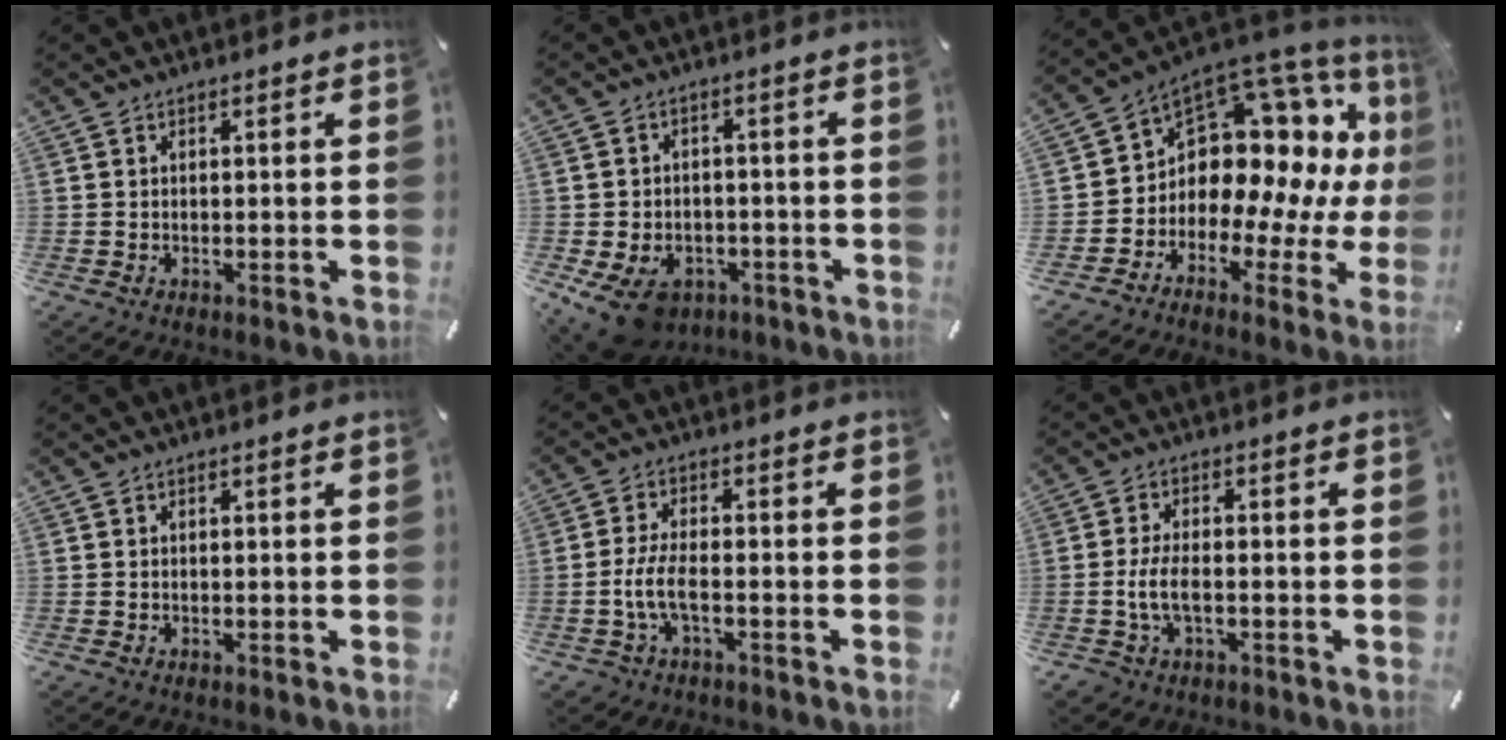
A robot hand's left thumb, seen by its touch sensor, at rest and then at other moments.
{"total": 10.4, "force": [-5.8, 7.1, 5.0], "torque": [-0.103, 0.041, -0.101]}
{"total": 11.3, "force": [3.3, 8.8, 6.3], "torque": [-0.109, -0.067, 0.055]}
{"total": 0.0}
{"total": 6.3, "force": [-2.0, 2.9, 5.2], "torque": [-0.113, 0.001, -0.038]}
{"total": 5.8, "force": [-1.5, 2.8, 4.8], "torque": [-0.108, 0.001, -0.031]}